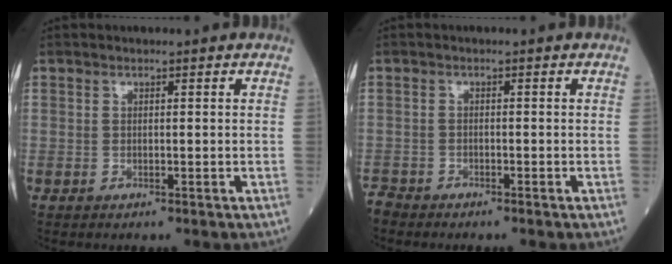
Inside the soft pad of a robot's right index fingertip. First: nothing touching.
{"total": 1.6, "force": [-1.6, 0.1, -0.2], "torque": [0.004, -0.006, -0.031]}